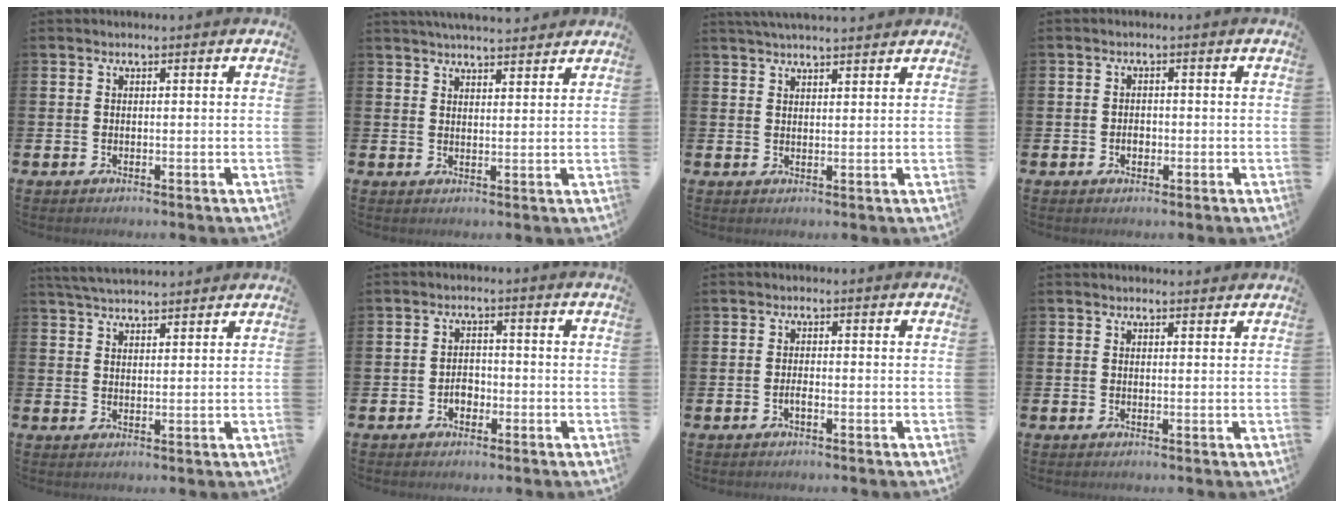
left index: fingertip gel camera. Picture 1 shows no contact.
{"total": 4.0, "force": [4.0, 0.1, 0.4], "torque": [-0.013, -0.018, 0.072]}
{"total": 3.1, "force": [3.1, 0.1, 0.6], "torque": [-0.015, -0.009, 0.056]}
{"total": 1.6, "force": [-0.4, 1.2, 1.0], "torque": [-0.008, 0.000, -0.013]}
{"total": 4.2, "force": [4.1, 0.5, 0.8], "torque": [-0.021, -0.014, 0.076]}
{"total": 2.2, "force": [-0.9, 1.6, 1.1], "torque": [-0.010, 0.000, -0.024]}
{"total": 1.0, "force": [-0.6, 0.2, 0.8], "torque": [-0.023, 0.000, -0.009]}
{"total": 0.9, "force": [0.9, 0.2, 0.1], "torque": [0.008, -0.002, 0.015]}